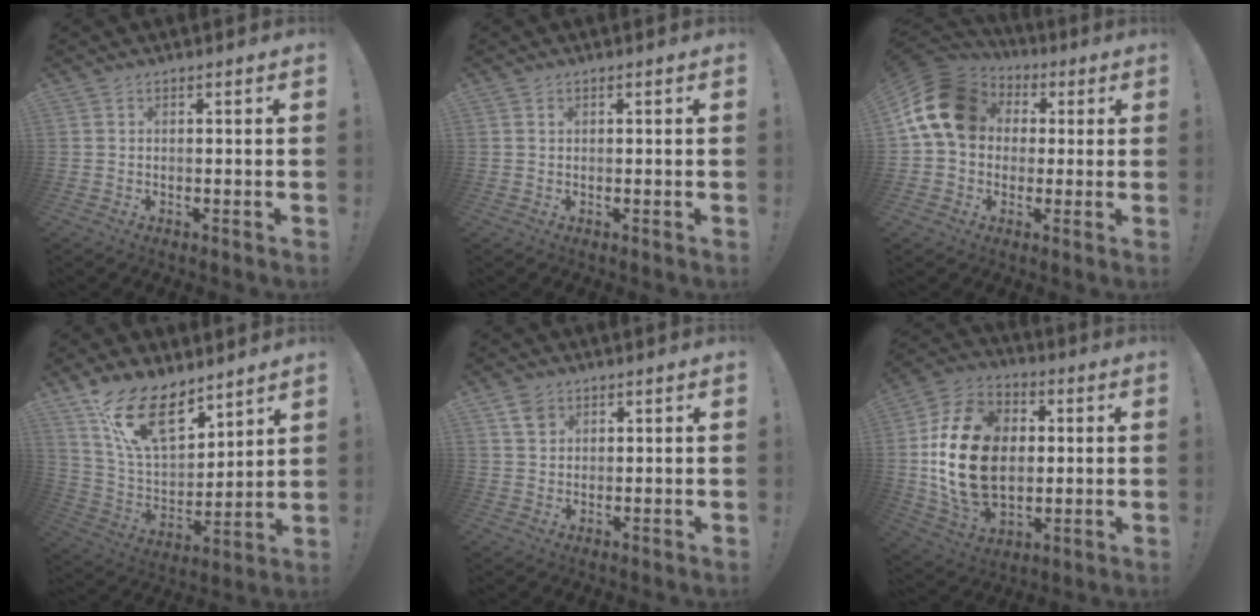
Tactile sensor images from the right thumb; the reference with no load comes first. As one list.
[{"total": 0.0}, {"total": 18.3, "force": [4.1, 13.9, 11.0], "torque": [-0.190, 0.006, 0.083]}, {"total": 18.8, "force": [12.2, 8.7, 11.2], "torque": [-0.208, -0.074, 0.224]}, {"total": 4.1, "force": [2.5, 3.0, 1.3], "torque": [-0.013, -0.010, 0.045]}, {"total": 24.4, "force": [1.1, 17.4, 17.0], "torque": [-0.308, 0.015, 0.030]}]